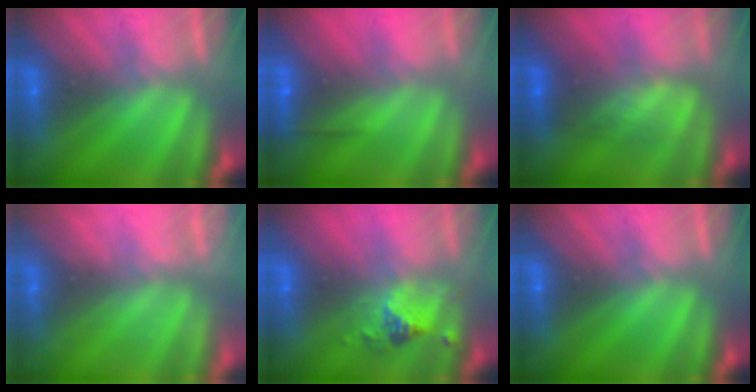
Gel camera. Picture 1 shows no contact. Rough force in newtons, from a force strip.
{"total": 2.6}
{"total": 3.3}
{"total": 2.2}
{"total": 2.4}
{"total": 0.0}